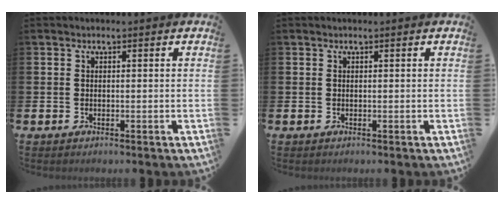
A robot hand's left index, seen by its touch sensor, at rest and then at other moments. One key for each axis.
{"total": 0.0}